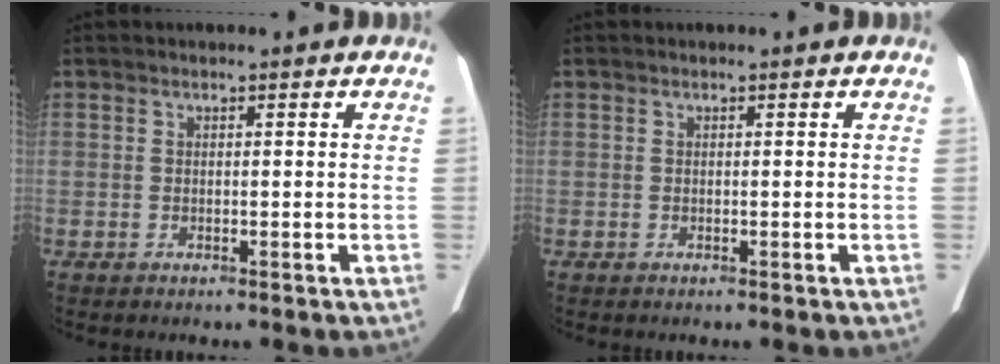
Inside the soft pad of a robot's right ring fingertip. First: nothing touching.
{"total": 0.0}